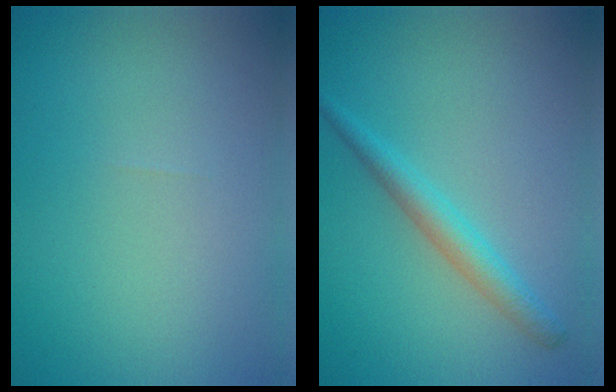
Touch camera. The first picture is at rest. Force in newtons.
{"total": 2.5, "press": 2.5, "slide": 0.0}